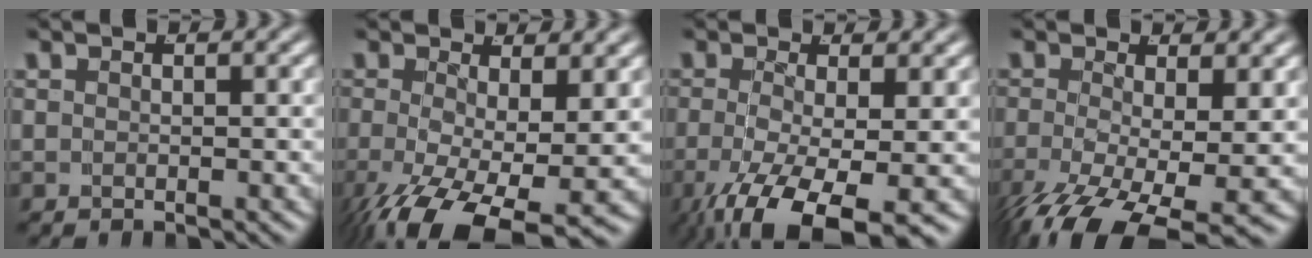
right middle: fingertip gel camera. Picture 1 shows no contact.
{"total": 8.2, "force": [-4.8, 3.1, 5.8], "torque": [-0.126, -0.062, -0.046]}
{"total": 9.1, "force": [-5.5, 3.3, 6.5], "torque": [-0.136, -0.051, -0.060]}
{"total": 9.2, "force": [-6.3, 3.4, 5.8], "torque": [-0.116, -0.063, -0.070]}